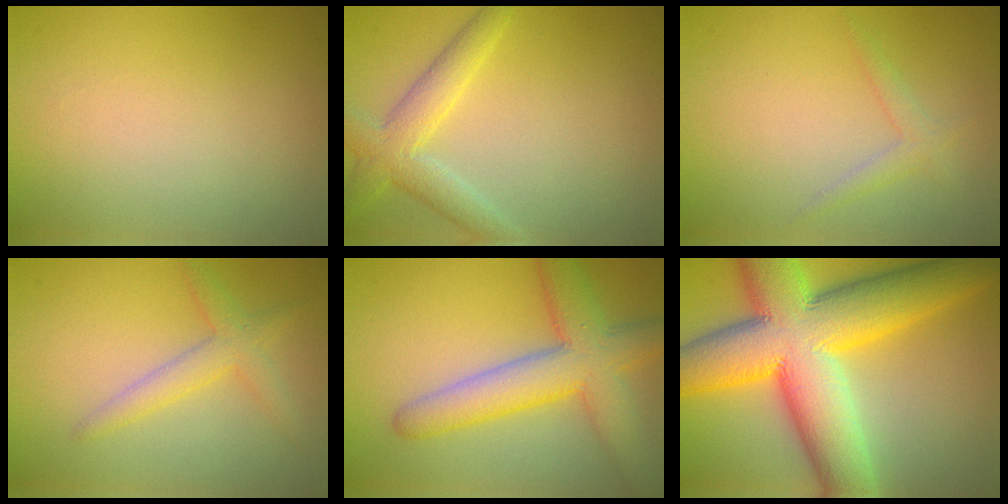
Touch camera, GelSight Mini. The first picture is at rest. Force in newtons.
{"total": 3.8, "press": 3.8, "slide": 0.3}
{"total": 1.3, "press": 1.3, "slide": 0.1}
{"total": 2.5, "press": 2.5, "slide": 0.1}
{"total": 6.9, "press": 6.9, "slide": 0.2}
{"total": 15.9, "press": 15.9, "slide": 0.5}